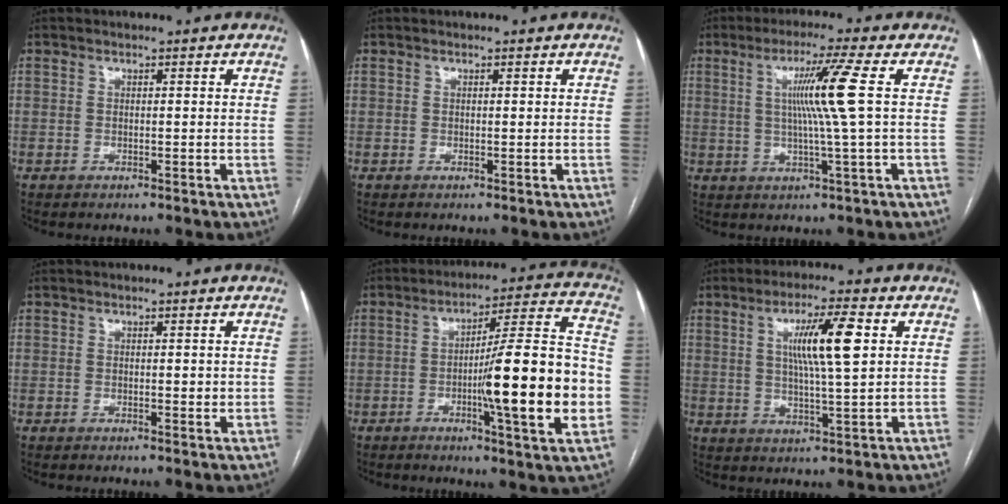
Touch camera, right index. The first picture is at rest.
{"total": 0.0}
{"total": 8.3, "force": [1.4, -2.2, 7.9], "torque": [-0.143, 0.000, 0.033]}
{"total": 1.4, "force": [0.2, 0.6, 1.3], "torque": [-0.018, -0.003, 0.002]}
{"total": 19.0, "force": [-3.5, 0.7, 18.6], "torque": [-0.263, 0.004, -0.053]}
{"total": 9.4, "force": [2.5, 0.4, 9.0], "torque": [-0.159, 0.002, 0.043]}